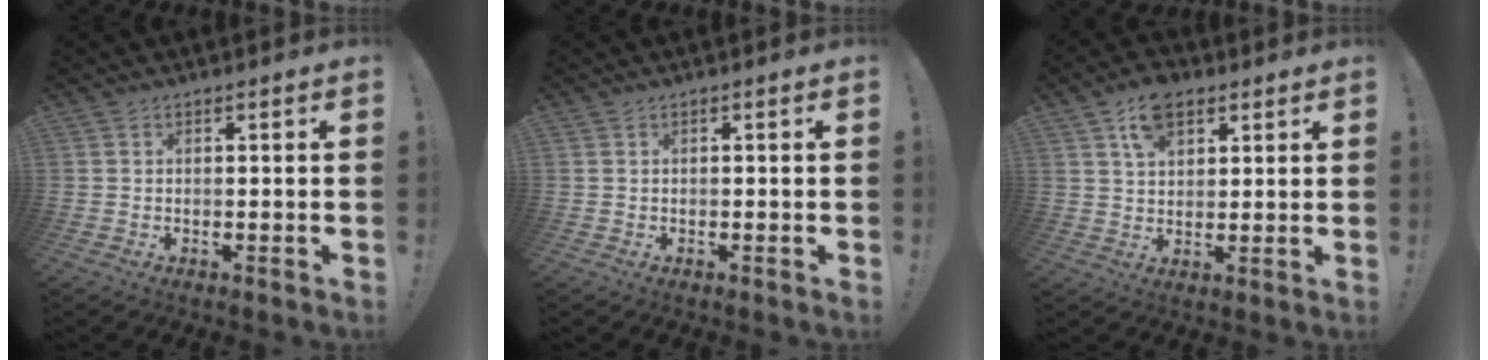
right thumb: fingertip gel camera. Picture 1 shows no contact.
{"total": 0.0}
{"total": 8.6, "force": [4.8, 5.4, 4.7], "torque": [-0.081, -0.007, 0.090]}